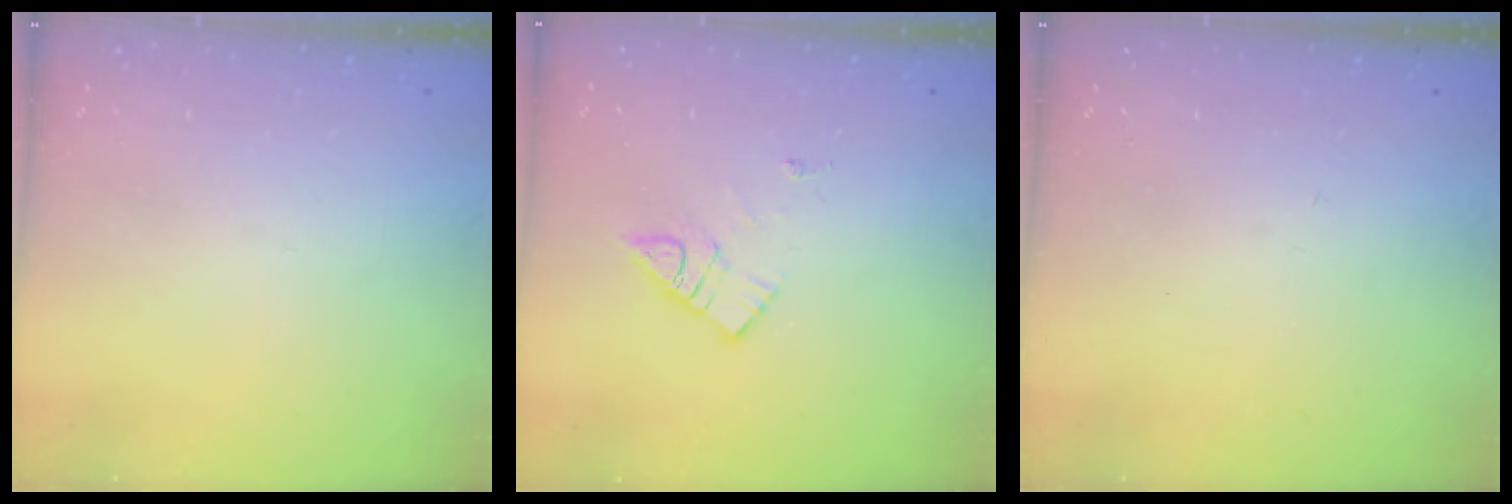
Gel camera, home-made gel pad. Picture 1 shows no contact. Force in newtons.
{"total": 9.3, "press": 9.3, "slide": 0.5}
{"total": 2.7, "press": 2.7, "slide": 0.3}